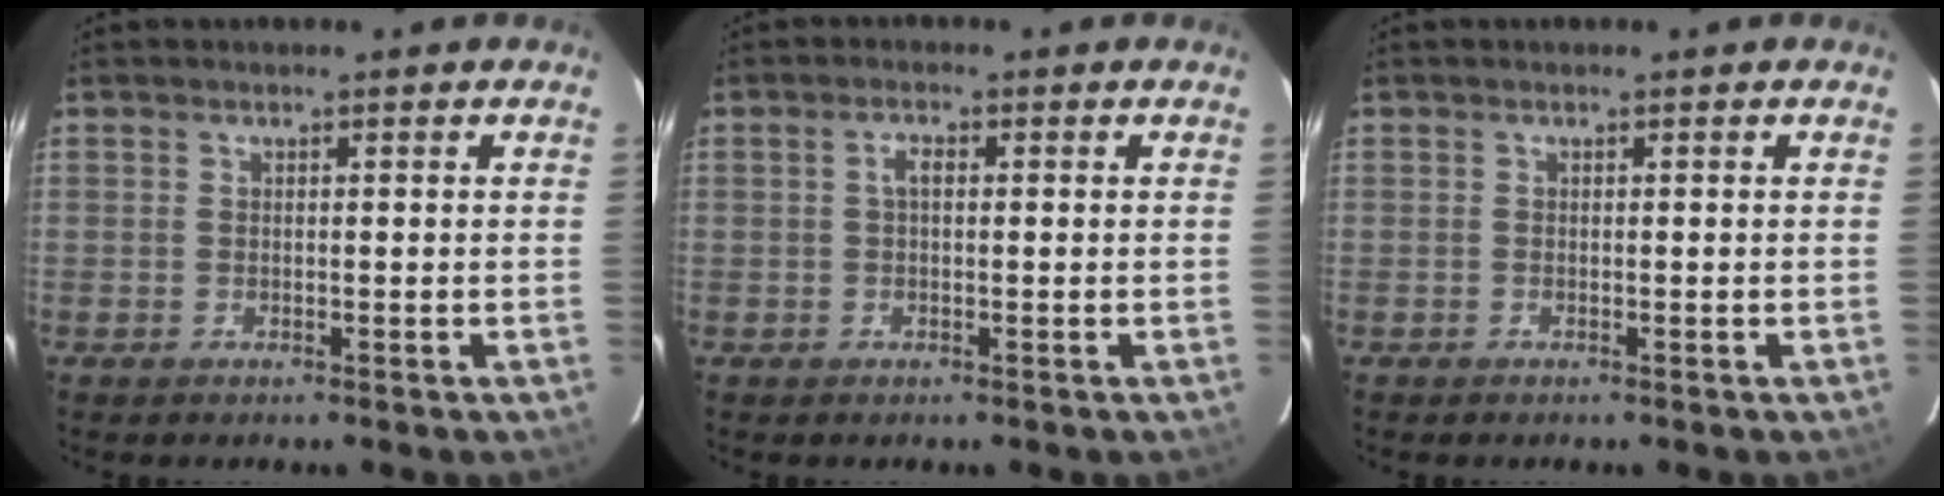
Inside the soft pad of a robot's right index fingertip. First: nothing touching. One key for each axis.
{"total": 1.9, "fx": 0.2, "fy": 0.9, "fz": 1.7, "tx": -0.033, "ty": 0.007, "tz": 0.002}
{"total": 0.0}